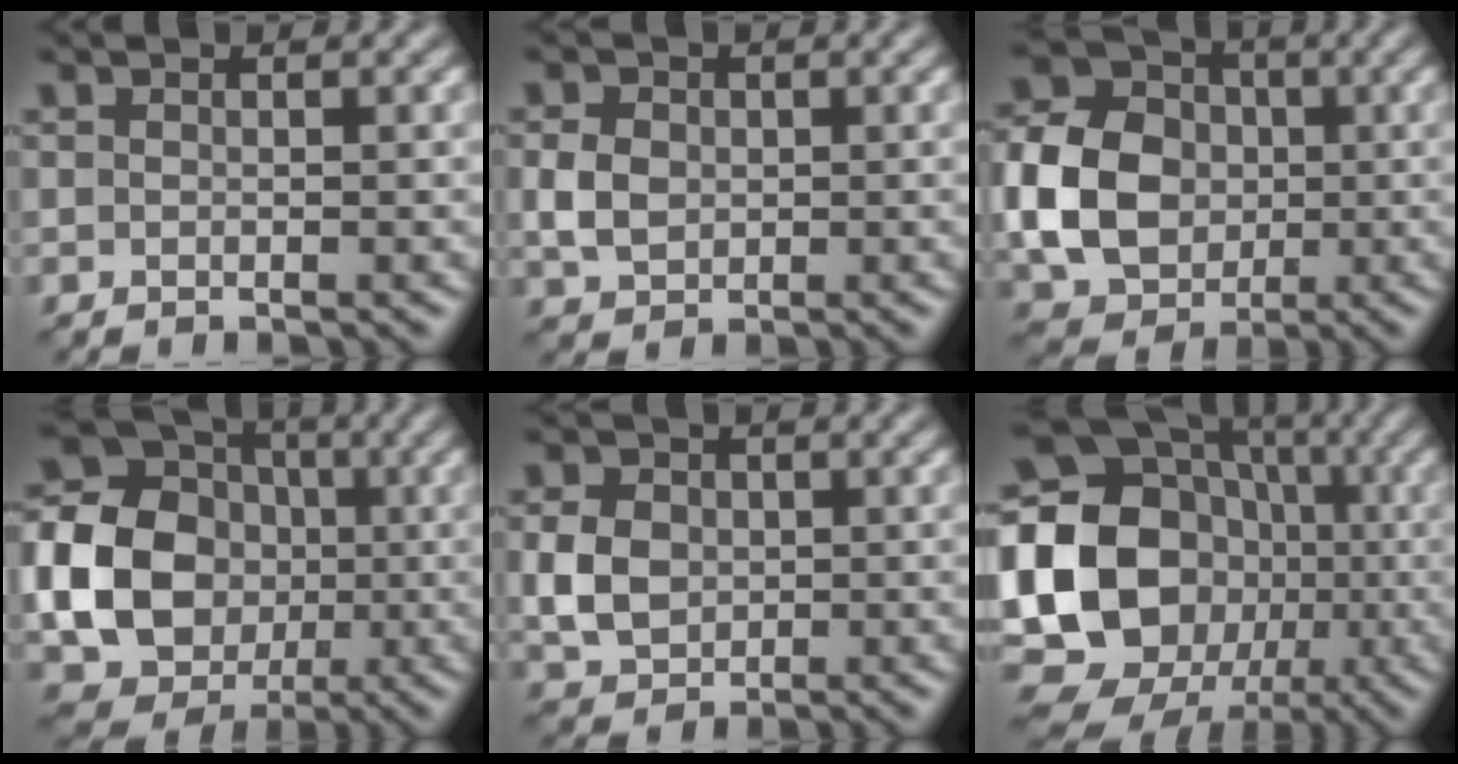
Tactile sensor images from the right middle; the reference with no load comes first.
{"total": 2.8, "force": [0.1, 2.3, 1.7], "torque": [-0.042, 0.002, 0.001]}
{"total": 8.4, "force": [-0.6, 6.9, 4.7], "torque": [-0.114, 0.008, -0.015]}
{"total": 14.3, "force": [-1.0, 12.7, 6.5], "torque": [-0.139, -0.011, -0.038]}
{"total": 3.9, "force": [0.0, 3.2, 2.2], "torque": [-0.054, 0.002, -0.001]}
{"total": 22.9, "force": [-2.6, 20.3, 10.3], "torque": [-0.204, 0.013, -0.088]}